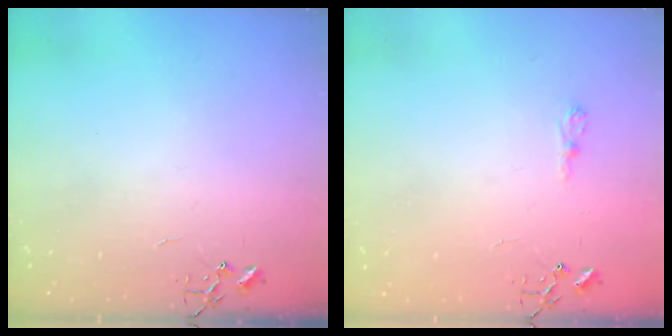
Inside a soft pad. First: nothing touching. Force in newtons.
{"total": 6.0, "press": 6.0, "slide": 0.7}